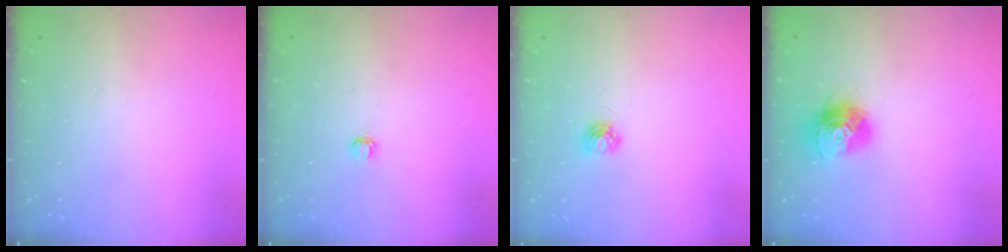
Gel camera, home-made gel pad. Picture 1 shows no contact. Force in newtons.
{"total": 3.2, "press": 3.2, "slide": 0.3}
{"total": 5.2, "press": 5.1, "slide": 0.6}
{"total": 13.8, "press": 13.7, "slide": 1.3}